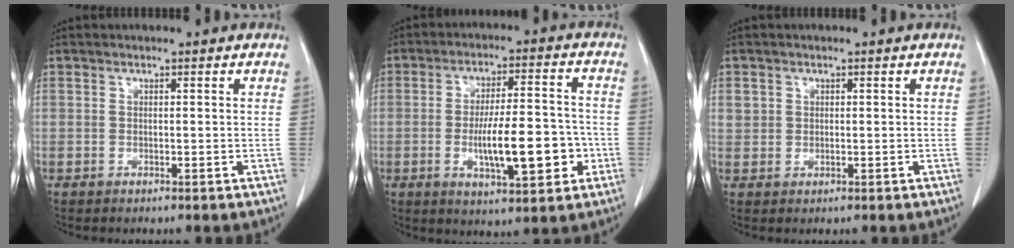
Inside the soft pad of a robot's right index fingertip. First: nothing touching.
{"total": 11.9, "force": [-2.8, 3.1, 11.1], "torque": [-0.187, 0.008, -0.039]}
{"total": 1.9, "force": [0.7, 1.7, 0.4], "torque": [-0.001, 0.005, 0.012]}